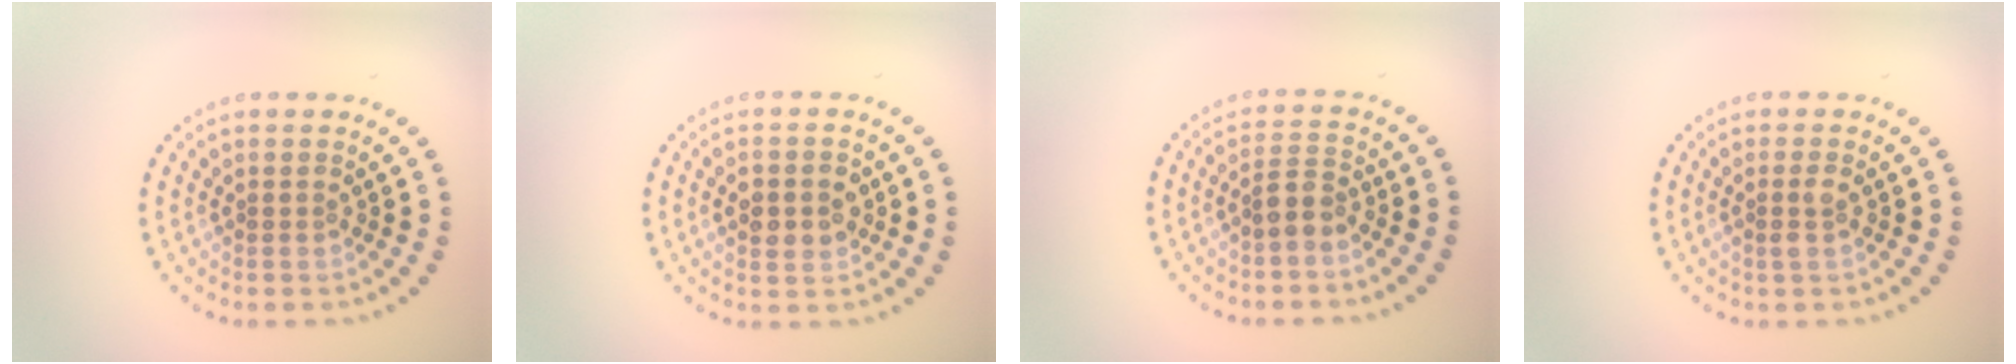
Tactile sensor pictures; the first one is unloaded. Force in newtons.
{"total": 2.9, "press": 2.9, "slide": 0.1}
{"total": 2.1, "press": 1.8, "slide": 1.0}
{"total": 1.0, "press": 1.0, "slide": 0.2}